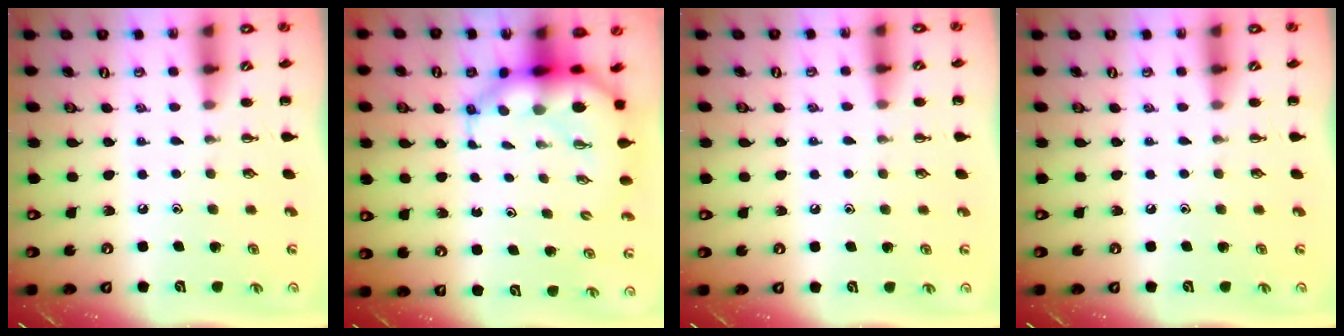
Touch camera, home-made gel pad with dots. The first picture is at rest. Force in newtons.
{"total": 8.0, "press": 7.6, "slide": 2.3}
{"total": 6.0, "press": 5.7, "slide": 2.0}
{"total": 0.0}